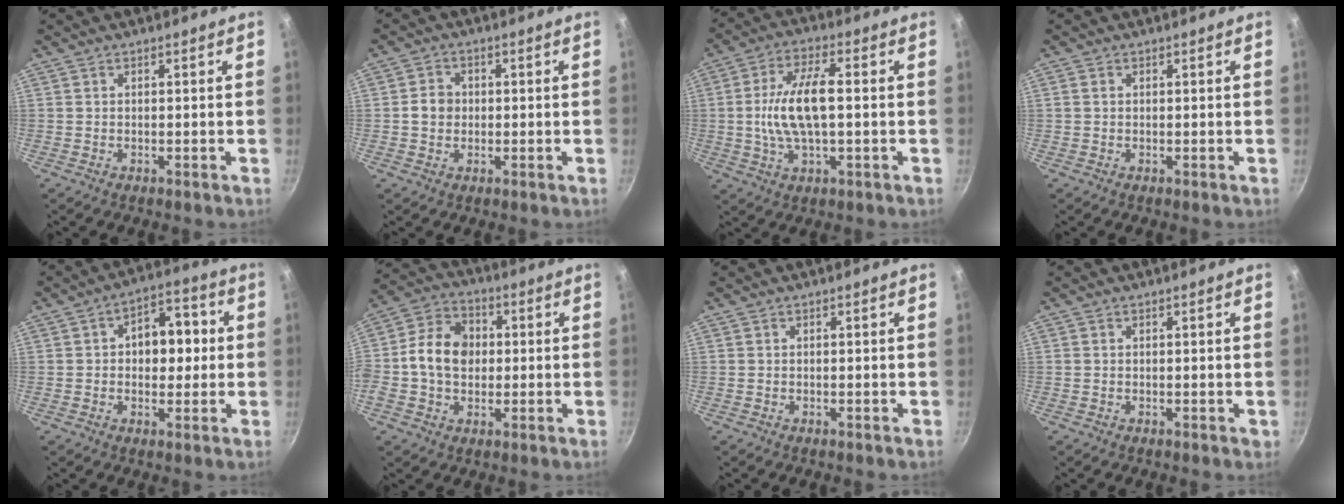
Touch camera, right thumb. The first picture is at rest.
{"total": 3.9, "force": [-0.1, 3.5, 1.9], "torque": [-0.014, 0.010, -0.008]}
{"total": 11.7, "force": [0.0, 4.8, 10.6], "torque": [-0.205, 0.018, -0.005]}
{"total": 0.9, "force": [0.2, 0.7, 0.5], "torque": [-0.008, 0.004, 0.002]}
{"total": 9.8, "force": [0.7, 6.8, 7.0], "torque": [-0.047, 0.020, 0.002]}
{"total": 11.6, "force": [0.2, 9.0, 7.2], "torque": [-0.105, 0.018, -0.017]}
{"total": 0.0}
{"total": 0.6, "force": [0.2, 0.5, 0.3], "torque": [0.000, 0.002, 0.001]}